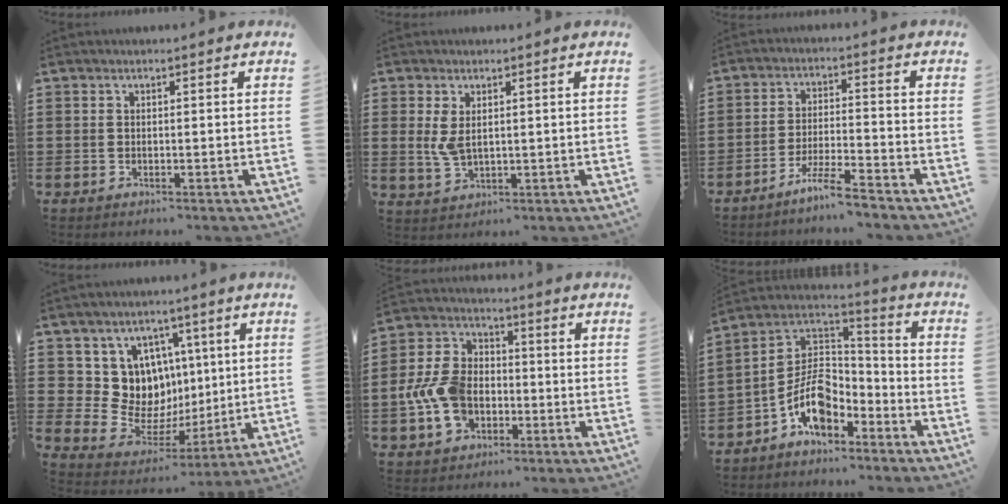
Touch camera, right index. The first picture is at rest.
{"total": 3.6, "force": [1.2, 1.9, 2.8], "torque": [-0.076, -0.003, 0.017]}
{"total": 5.6, "force": [-4.9, -0.2, 2.6], "torque": [-0.059, -0.011, -0.096]}
{"total": 10.7, "force": [2.8, 9.9, 3.0], "torque": [-0.078, -0.045, 0.061]}
{"total": 9.6, "force": [-2.3, 7.2, 6.0], "torque": [-0.167, 0.009, -0.049]}
{"total": 9.3, "force": [-4.9, 5.3, 5.8], "torque": [-0.137, 0.001, -0.100]}